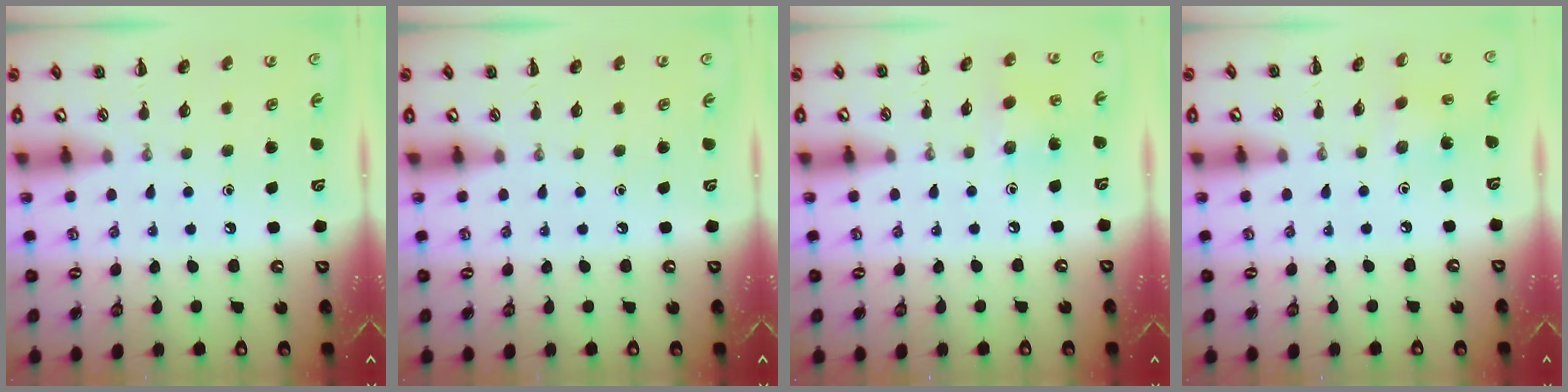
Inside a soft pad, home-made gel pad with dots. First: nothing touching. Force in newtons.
{"total": 0.0}
{"total": 3.9, "press": 3.8, "slide": 1.1}
{"total": 1.8, "press": 1.6, "slide": 0.6}